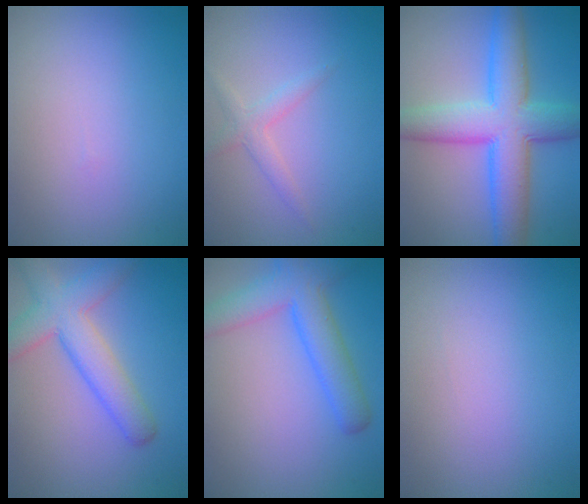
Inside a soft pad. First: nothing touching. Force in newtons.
{"total": 1.7, "press": 1.7, "slide": 0.1}
{"total": 9.2, "press": 9.2, "slide": 0.2}
{"total": 6.0, "press": 5.9, "slide": 0.3}
{"total": 5.8, "press": 5.8, "slide": 0.3}
{"total": 0.0}